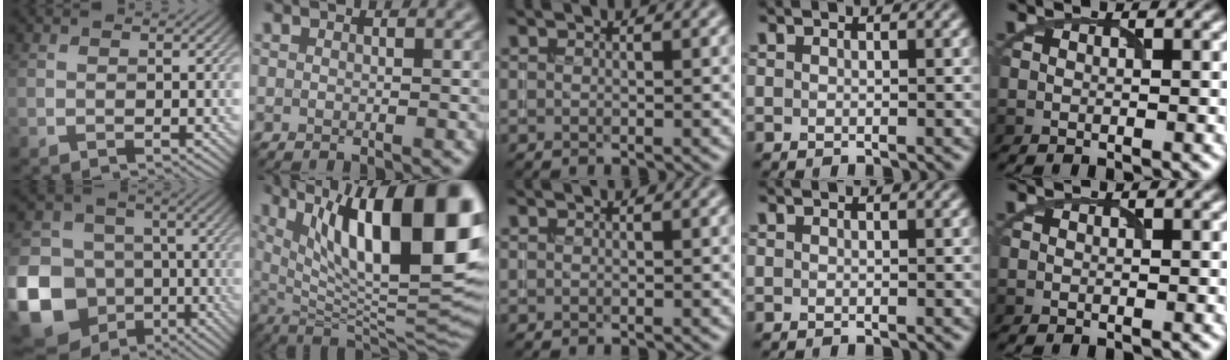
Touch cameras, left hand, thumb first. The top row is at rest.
{"thumb": {"total": 19.5, "force": [-6.7, 16.8, 7.3], "torque": [-0.217, -0.047, -0.135]}, "index": {"total": 17.6, "force": [6.0, 5.9, 15.5], "torque": [-0.218, 0.012, 0.108]}}